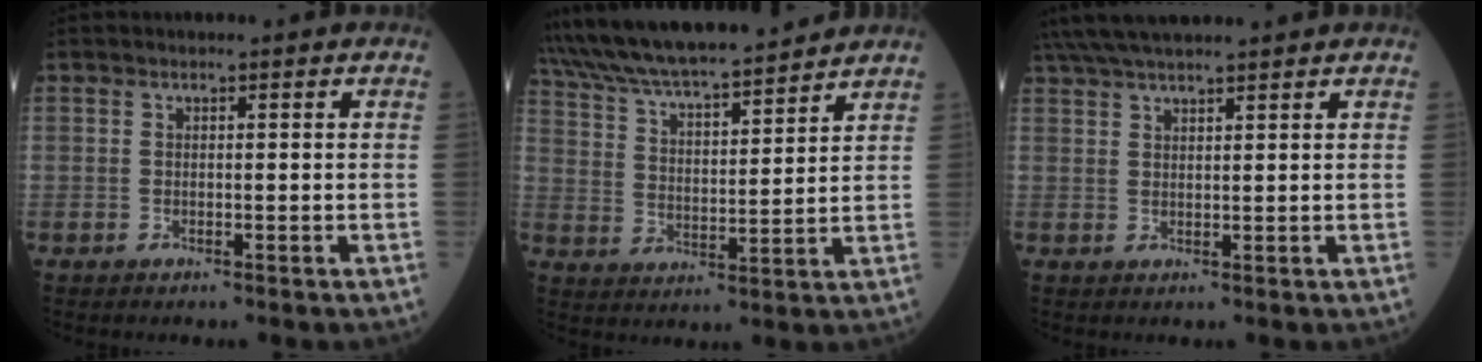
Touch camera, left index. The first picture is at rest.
{"total": 17.8, "force": [16.1, 1.7, 7.2], "torque": [-0.134, 0.018, 0.270]}
{"total": 9.2, "force": [8.2, 0.5, 4.3], "torque": [-0.077, 0.035, 0.134]}